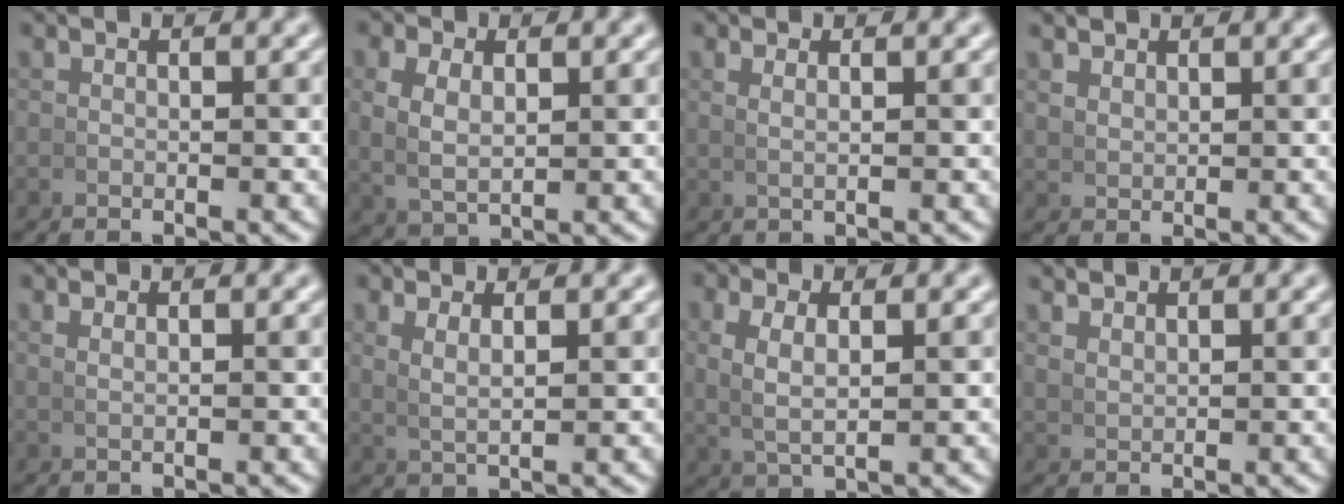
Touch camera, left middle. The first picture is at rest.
{"total": 3.8, "force": [0.9, 2.5, 2.8], "torque": [-0.058, -0.009, 0.030]}
{"total": 1.1, "force": [0.7, -0.4, 0.7], "torque": [-0.013, -0.001, 0.018]}
{"total": 1.9, "force": [1.8, 0.5, 0.5], "torque": [-0.008, 0.001, 0.043]}
{"total": 1.0, "force": [0.8, -0.4, 0.4], "torque": [-0.005, 0.001, 0.019]}
{"total": 2.4, "force": [1.2, 0.5, 2.0], "torque": [-0.036, -0.004, 0.032]}
{"total": 3.6, "force": [0.9, 1.6, 3.1], "torque": [-0.064, -0.003, 0.028]}
{"total": 1.9, "force": [1.8, 0.1, 0.4], "torque": [-0.005, 0.003, 0.043]}